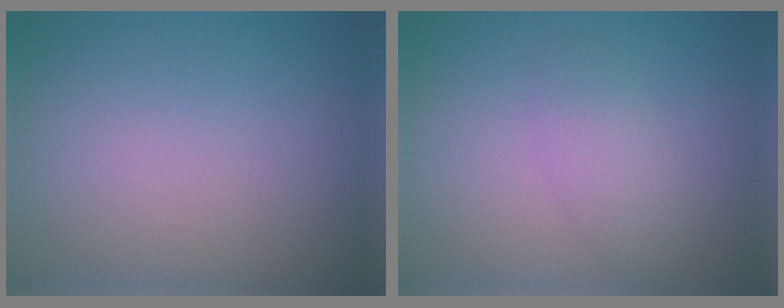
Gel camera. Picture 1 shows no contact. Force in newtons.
{"total": 2.2, "press": 2.2, "slide": 0.0}